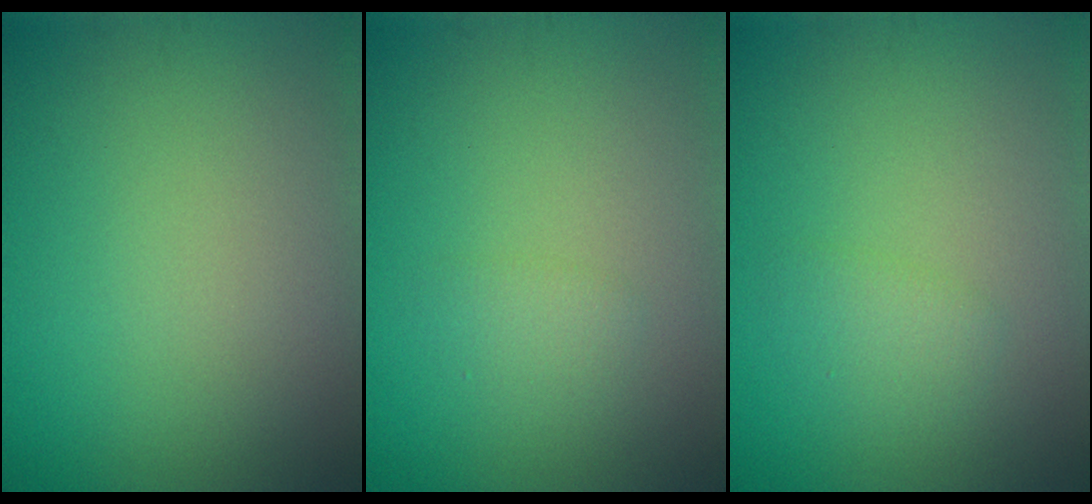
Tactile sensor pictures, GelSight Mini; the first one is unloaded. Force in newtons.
{"total": 1.0, "press": 1.0, "slide": 0.1}
{"total": 1.3, "press": 1.3, "slide": 0.1}